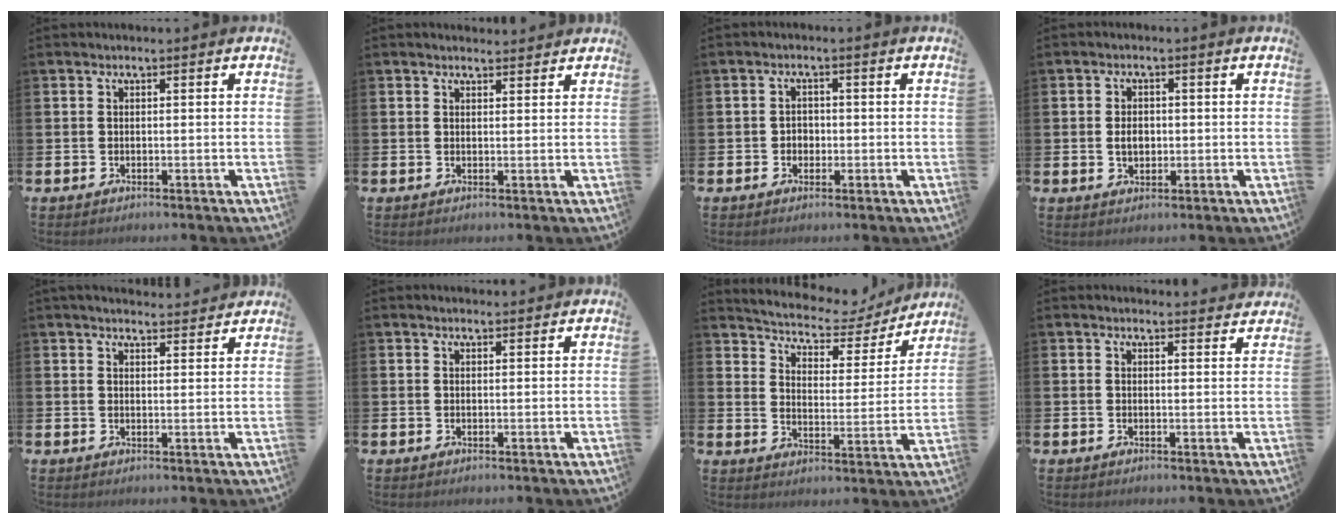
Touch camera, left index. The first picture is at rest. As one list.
[{"total": 1.5, "force": [1.5, 0.2, 0.1], "torque": [0.004, -0.006, 0.026]}, {"total": 1.8, "force": [-0.3, 1.7, 0.6], "torque": [-0.007, 0.005, -0.011]}, {"total": 2.8, "force": [0.0, 2.0, 1.9], "torque": [-0.023, 0.003, -0.007]}, {"total": 3.0, "force": [3.0, 0.4, 0.3], "torque": [-0.003, -0.018, 0.052]}, {"total": 1.0, "force": [0.9, 0.2, 0.2], "torque": [0.003, 0.000, 0.015]}, {"total": 5.9, "force": [5.5, 1.9, 1.1], "torque": [-0.051, -0.044, 0.090]}, {"total": 1.9, "force": [1.9, 0.2, -0.1], "torque": [0.009, -0.012, 0.032]}]